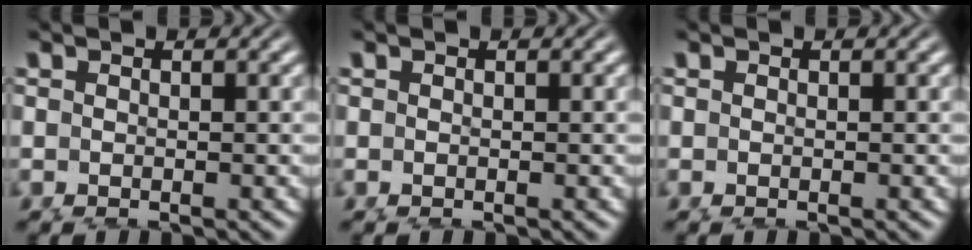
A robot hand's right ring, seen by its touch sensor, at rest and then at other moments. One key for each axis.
{"total": 0.0}
{"total": 0.0}